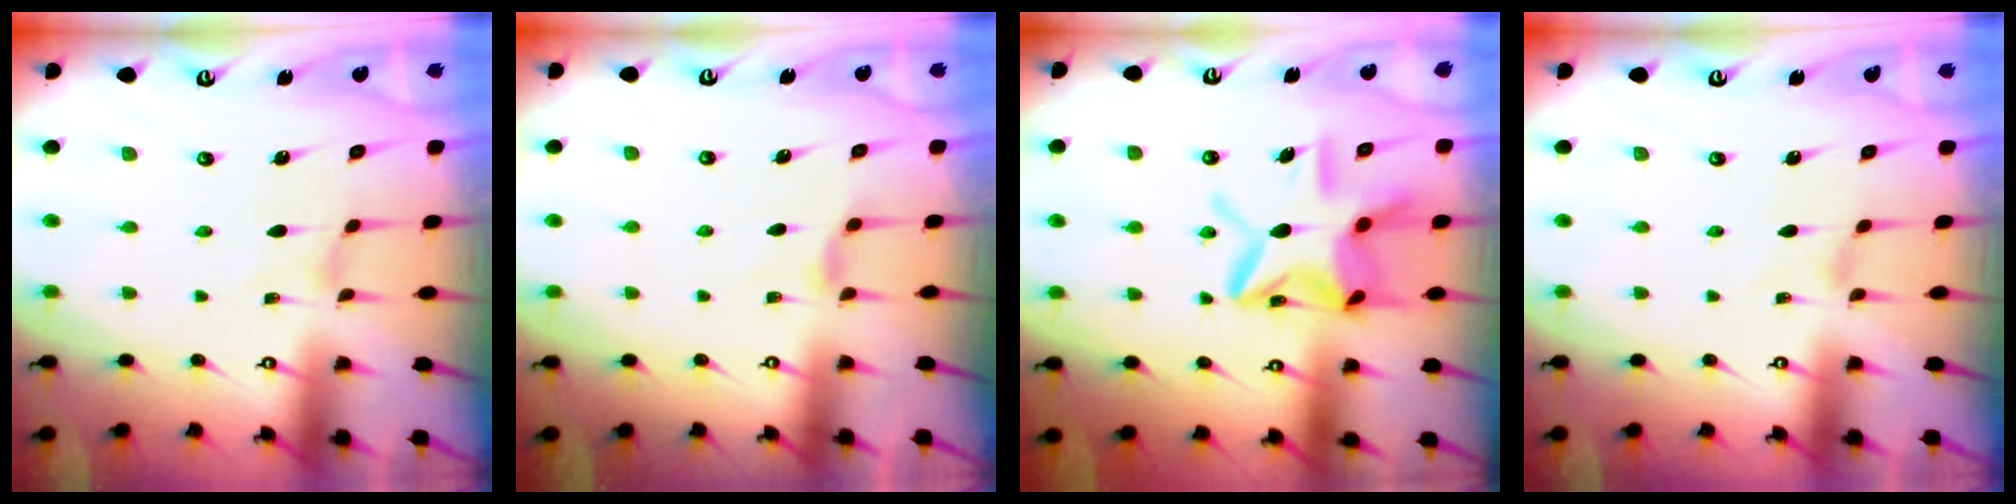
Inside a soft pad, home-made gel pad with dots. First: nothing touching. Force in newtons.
{"total": 3.6, "press": 3.5, "slide": 0.6}
{"total": 15.1, "press": 15.0, "slide": 1.5}
{"total": 0.5, "press": 0.5, "slide": 0.2}